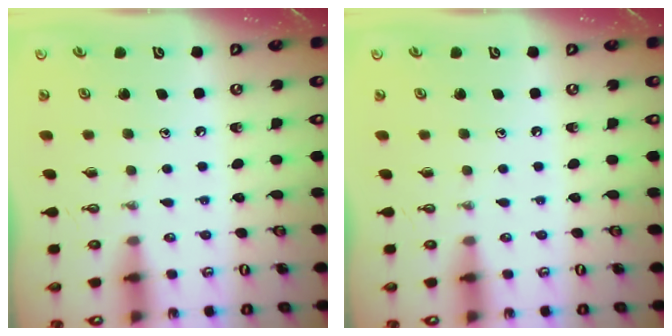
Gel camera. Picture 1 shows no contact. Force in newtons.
{"total": 0.0}